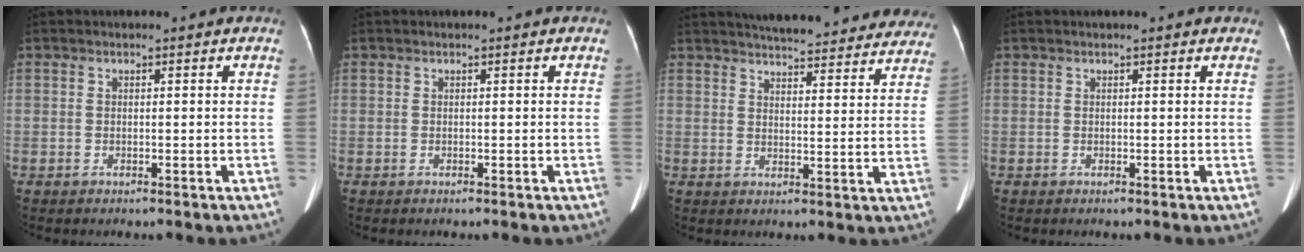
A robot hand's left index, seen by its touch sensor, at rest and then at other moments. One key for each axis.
{"total": 0.0}
{"total": 25.4, "fx": 23.2, "fy": 5.1, "fz": 9.2, "tx": -0.133, "ty": -0.029, "tz": 0.271}
{"total": 2.1, "fx": 1.7, "fy": 0.5, "fz": 1.0, "tx": -0.012, "ty": 0.020, "tz": 0.015}